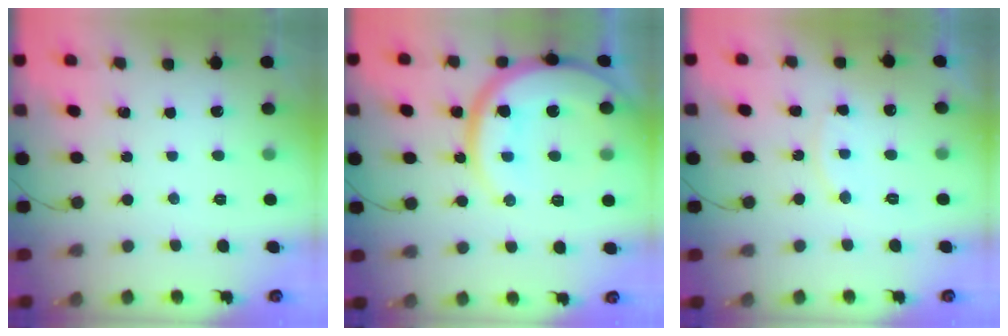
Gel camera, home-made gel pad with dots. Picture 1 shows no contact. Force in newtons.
{"total": 21.4, "press": 21.3, "slide": 2.0}
{"total": 7.9, "press": 7.9, "slide": 0.1}